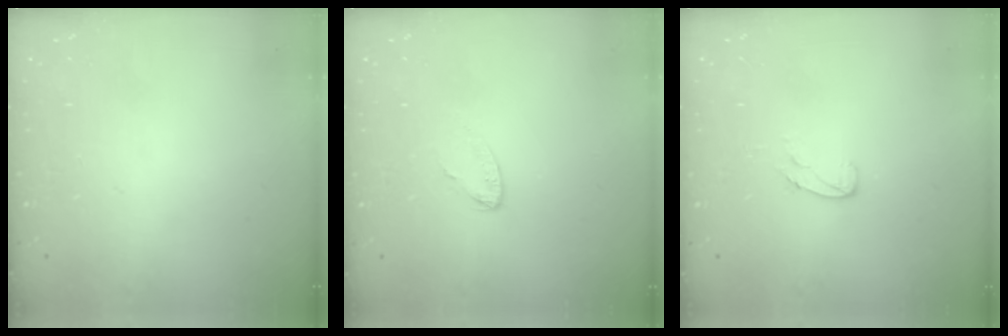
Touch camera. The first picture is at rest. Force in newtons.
{"total": 3.4, "press": 3.4, "slide": 0.2}
{"total": 5.5, "press": 5.4, "slide": 0.5}